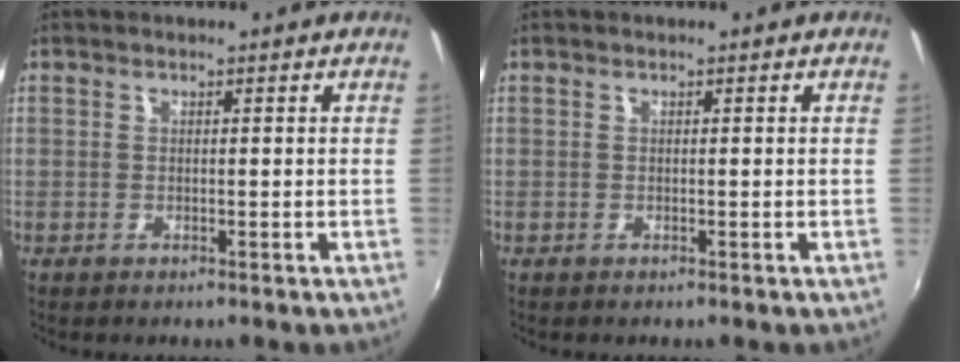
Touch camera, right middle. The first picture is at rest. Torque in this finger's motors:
{"motor_torque": [-0.02, -0.02, 0.00, 0.00]}